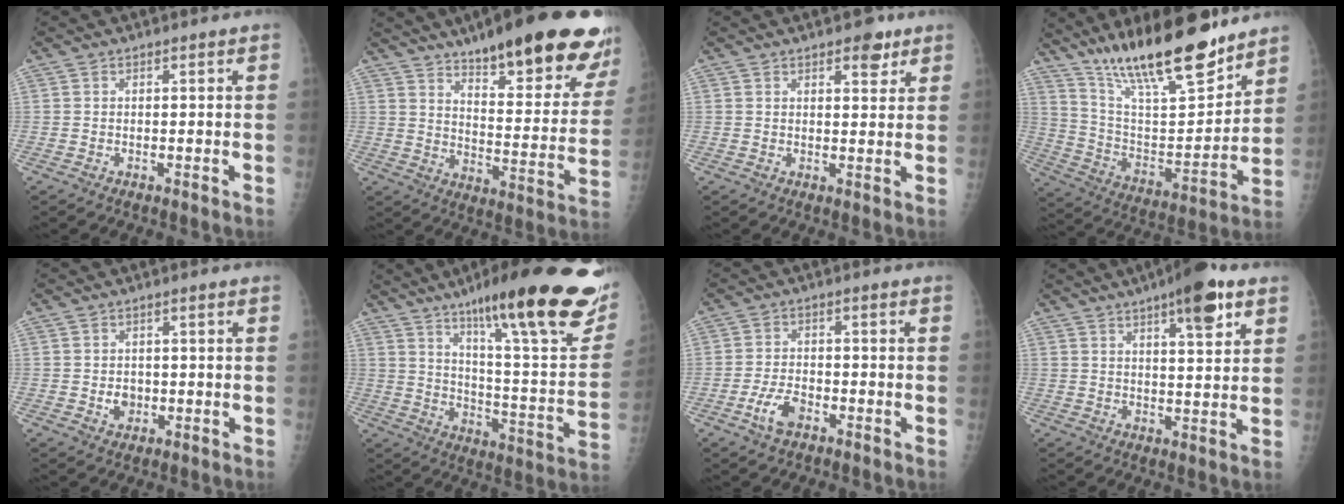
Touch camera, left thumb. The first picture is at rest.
{"total": 27.9, "force": [19.5, 7.0, 18.7], "torque": [-0.223, -0.077, 0.267]}
{"total": 4.4, "force": [2.7, 2.1, 2.8], "torque": [-0.018, -0.012, 0.034]}
{"total": 23.8, "force": [17.9, 6.2, 14.5], "torque": [-0.213, -0.082, 0.309]}
{"total": 2.8, "force": [-0.5, 2.4, 1.5], "torque": [-0.011, 0.003, -0.003]}
{"total": 30.8, "force": [17.9, 6.4, 24.2], "torque": [-0.299, -0.048, 0.268]}
{"total": 5.1, "force": [-2.8, 2.5, 3.4], "torque": [-0.068, 0.017, -0.050]}
{"total": 10.9, "force": [6.1, 2.9, 8.6], "torque": [-0.109, -0.022, 0.084]}